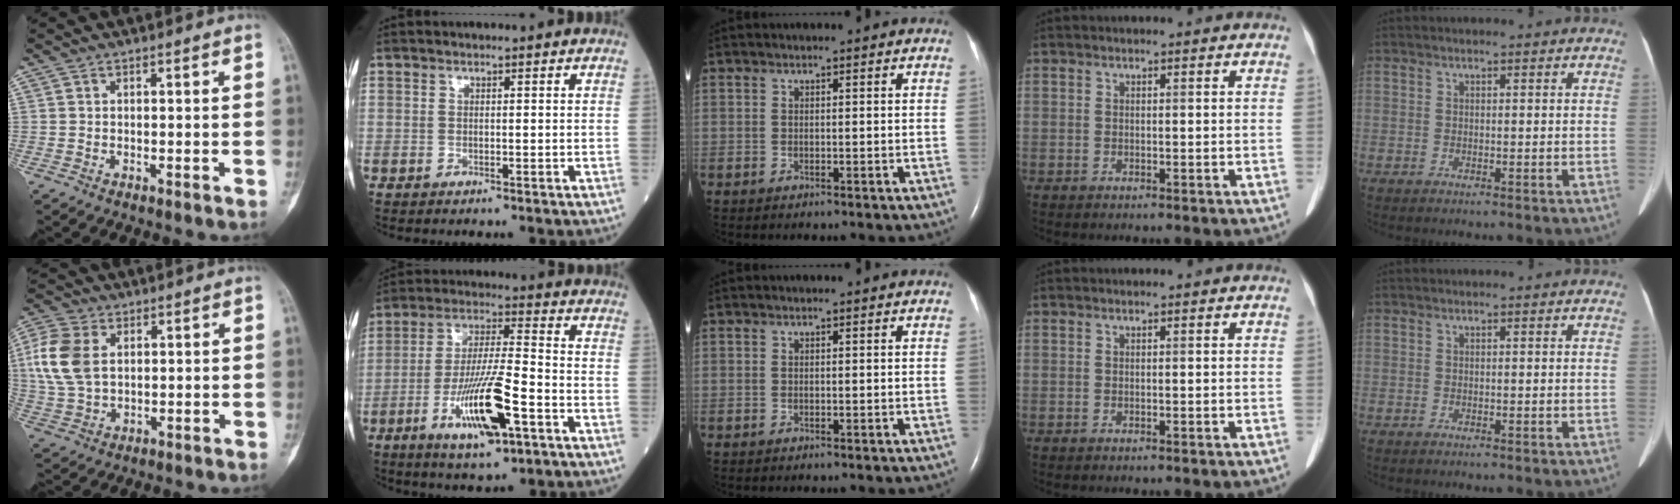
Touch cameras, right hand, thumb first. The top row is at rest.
{"thumb": {"total": 10.7, "force": [2.1, 7.0, 7.8], "torque": [-0.178, 0.005, 0.044]}, "index": {"total": 13.6, "force": [-5.7, 2.2, 12.1], "torque": [-0.228, -0.012, -0.098]}}